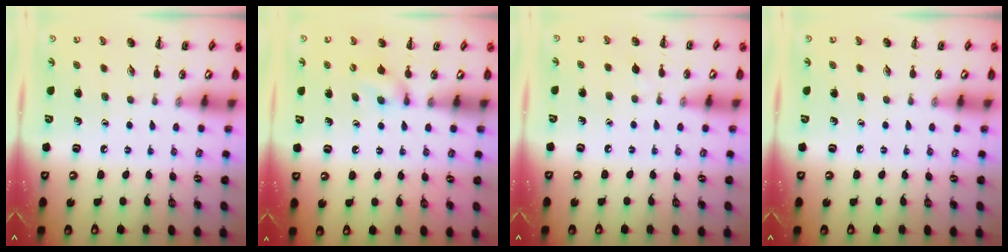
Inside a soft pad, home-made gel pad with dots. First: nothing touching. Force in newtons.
{"total": 5.5, "press": 5.3, "slide": 1.7}
{"total": 2.3, "press": 2.0, "slide": 1.0}
{"total": 0.0}